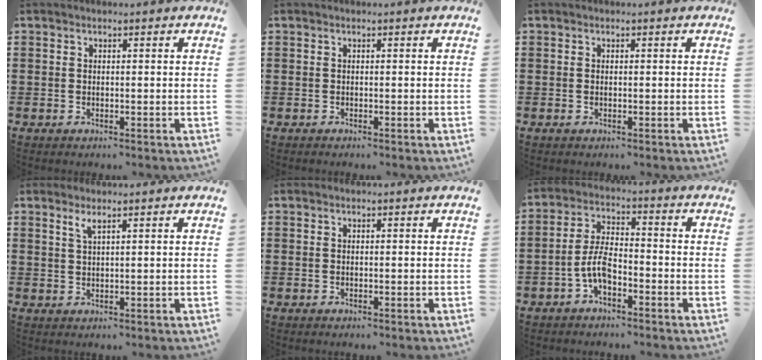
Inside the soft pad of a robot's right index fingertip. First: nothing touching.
{"total": 0.0}
{"total": 0.5, "force": [0.0, 0.2, 0.5], "torque": [-0.011, -0.002, 0.000]}
{"total": 1.8, "force": [1.2, 0.2, 1.3], "torque": [-0.028, 0.001, 0.020]}
{"total": 0.0}
{"total": 5.9, "force": [-2.6, 2.6, 4.7], "torque": [-0.116, 0.001, -0.058]}